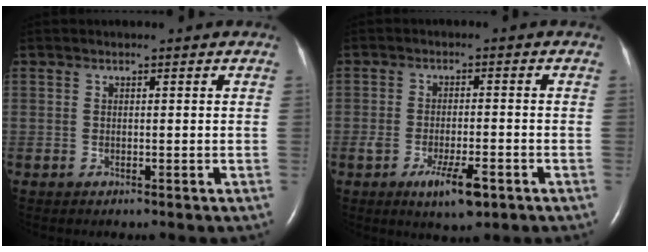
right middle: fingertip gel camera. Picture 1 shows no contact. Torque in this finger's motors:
{"motor_torque": [0.20, -0.05, 0.15, 0.09]}